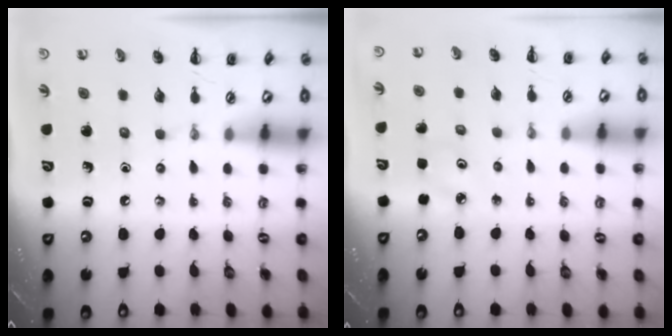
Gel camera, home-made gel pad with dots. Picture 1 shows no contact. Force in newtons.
{"total": 2.4, "press": 2.3, "slide": 0.6}